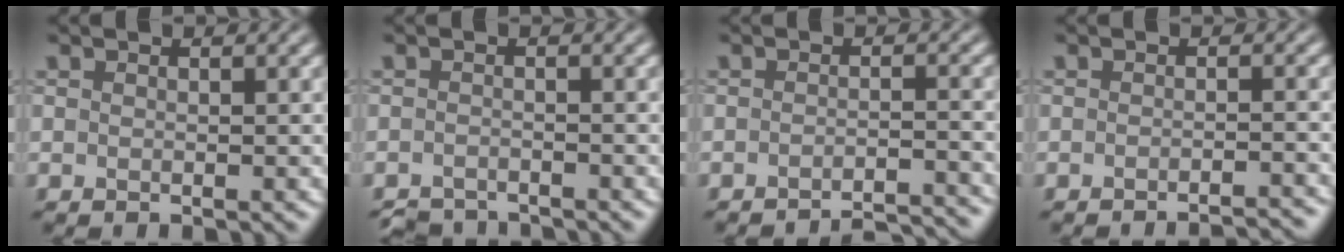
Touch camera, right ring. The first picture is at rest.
{"total": 2.9, "force": [-2.8, 0.6, 0.4], "torque": [-0.005, -0.004, -0.055]}
{"total": 5.2, "force": [-5.0, 0.3, 1.5], "torque": [-0.021, 0.008, -0.066]}
{"total": 3.1, "force": [-2.9, -0.1, 0.8], "torque": [-0.012, 0.017, -0.036]}